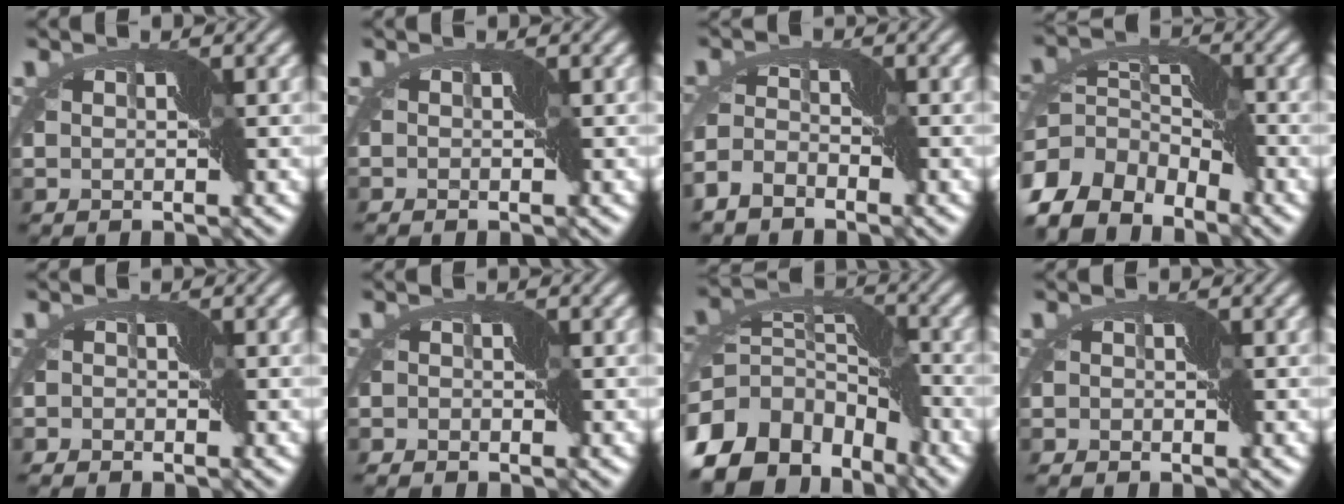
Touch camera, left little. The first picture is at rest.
{"total": 0.6, "force": [-0.4, 0.3, 0.3], "torque": [-0.007, -0.001, -0.009]}
{"total": 3.6, "force": [-2.9, 1.6, 1.4], "torque": [-0.042, 0.006, -0.072]}
{"total": 11.8, "force": [-6.8, 7.2, 6.4], "torque": [-0.152, 0.007, -0.133]}
{"total": 2.2, "force": [-1.9, 0.9, 0.4], "torque": [-0.010, 0.001, -0.043]}
{"total": 1.8, "force": [-1.6, 0.8, 0.4], "torque": [-0.008, -0.001, -0.036]}
{"total": 14.0, "force": [-7.4, 8.7, 8.1], "torque": [-0.179, 0.009, -0.138]}
{"total": 1.5, "force": [-1.3, 0.7, 0.3], "torque": [-0.008, 0.000, -0.030]}